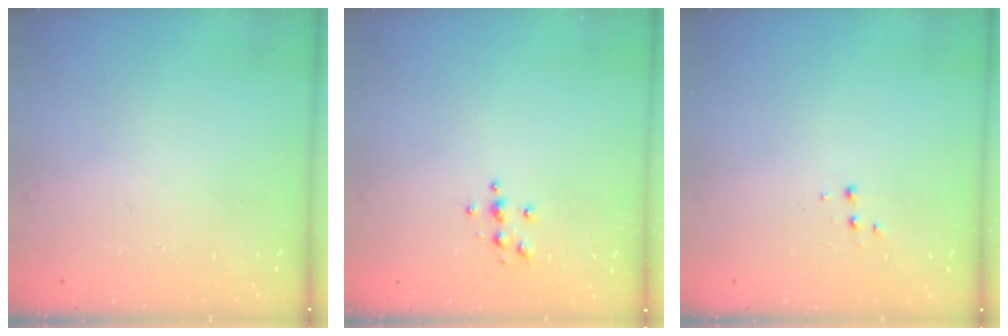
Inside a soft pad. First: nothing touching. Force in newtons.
{"total": 3.6, "press": 3.6, "slide": 0.4}
{"total": 1.9, "press": 1.9, "slide": 0.2}